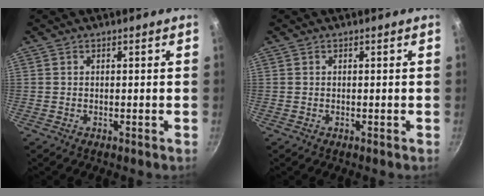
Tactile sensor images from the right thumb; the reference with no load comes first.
{"total": 0.0}